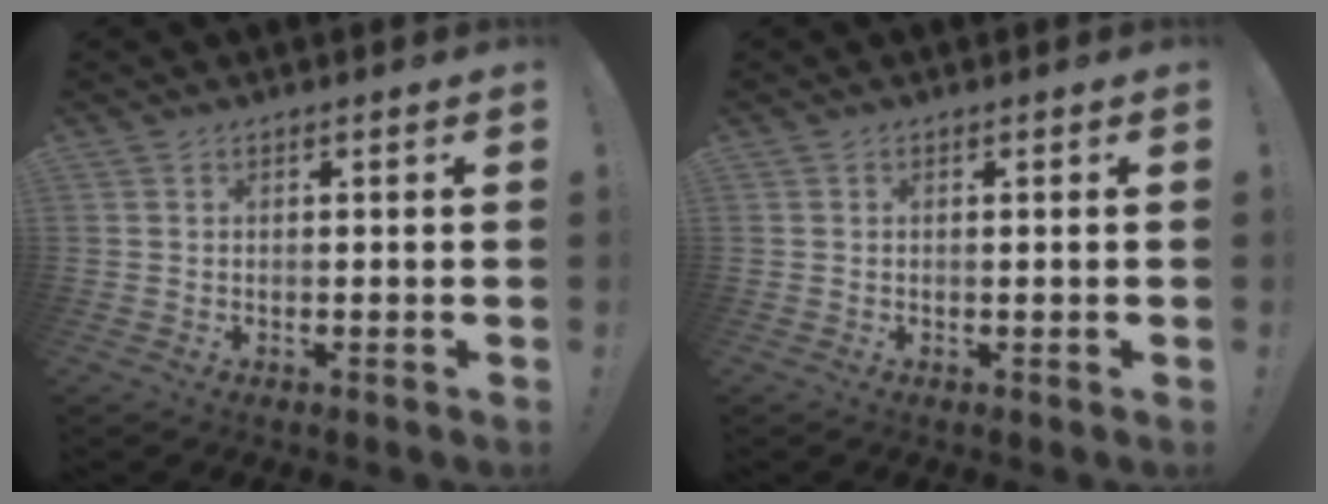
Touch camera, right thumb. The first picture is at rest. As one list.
[{"total": 0.5, "force": [0.0, -0.2, 0.5], "torque": [-0.006, -0.002, 0.000]}]